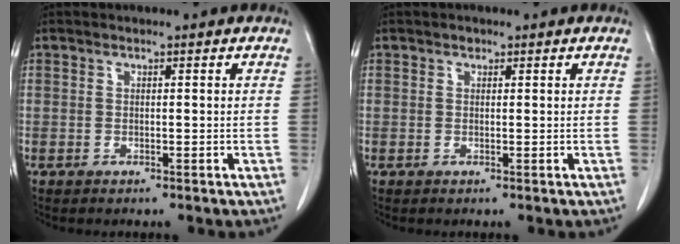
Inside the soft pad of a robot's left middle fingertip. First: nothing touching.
{"total": 0.5, "force": [0.4, 0.4, 0.1], "torque": [-0.002, -0.001, 0.004]}